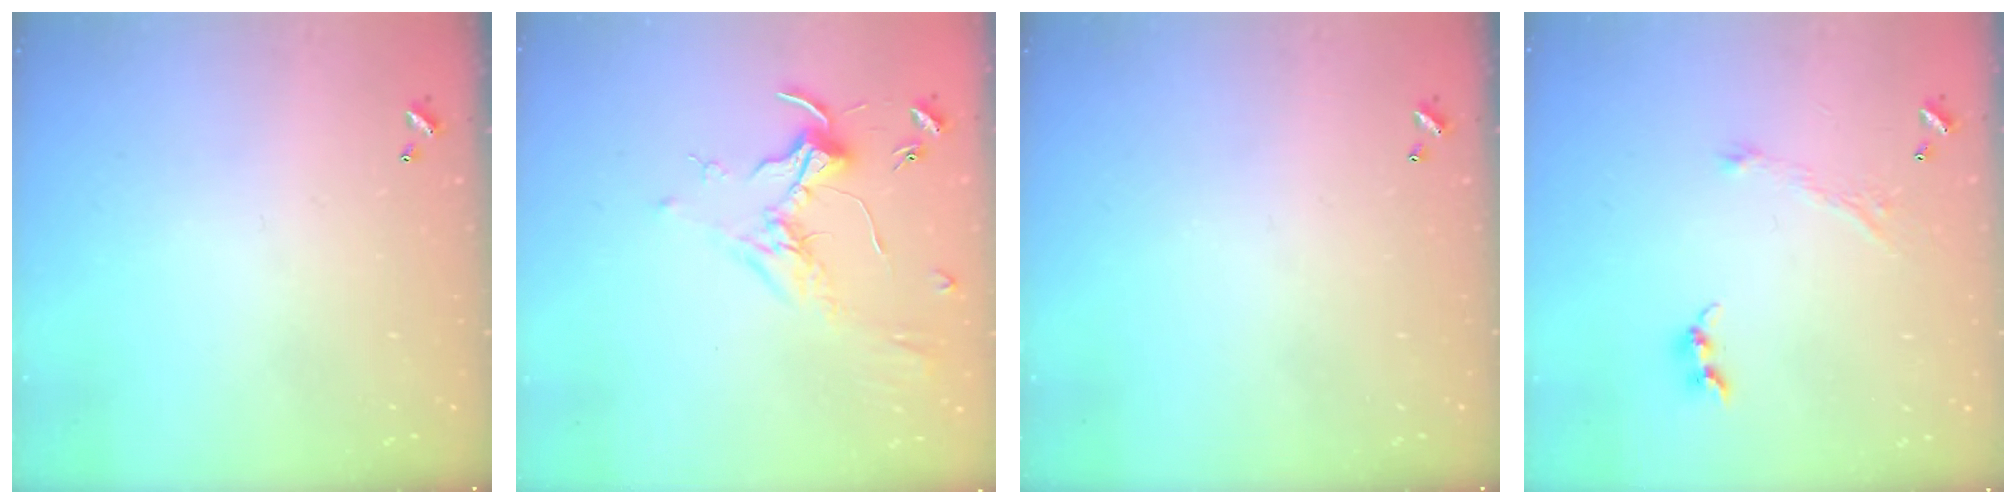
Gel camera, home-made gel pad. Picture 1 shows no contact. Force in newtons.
{"total": 1.6, "press": 1.4, "slide": 0.8}
{"total": 0.0}
{"total": 2.3, "press": 2.3, "slide": 0.4}